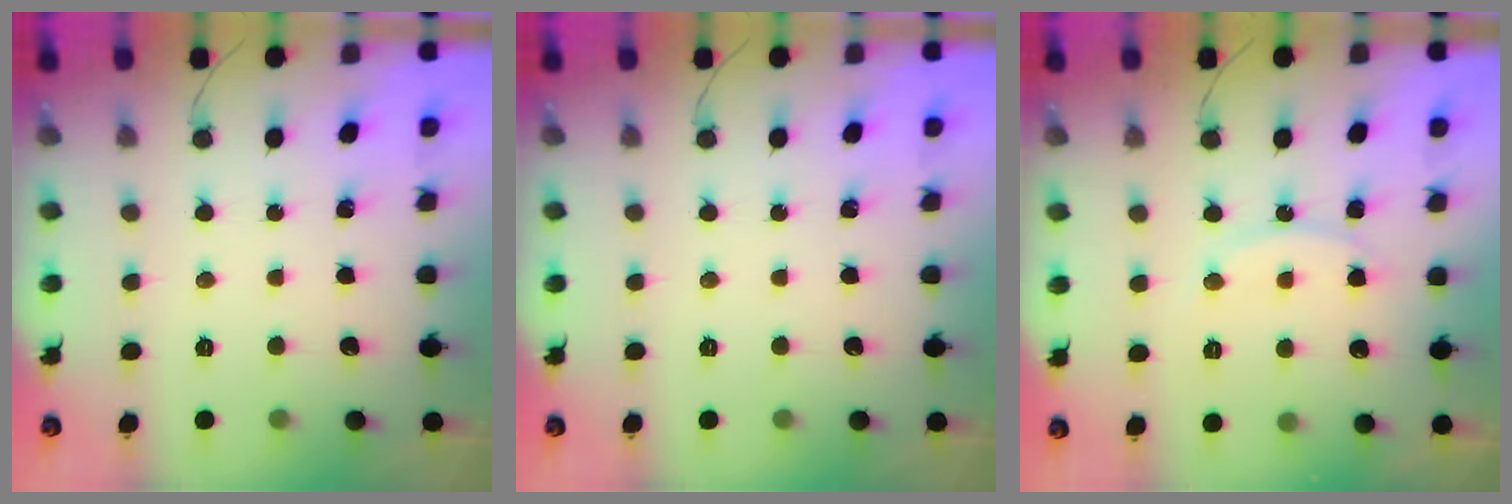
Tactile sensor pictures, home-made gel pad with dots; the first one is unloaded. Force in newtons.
{"total": 0.0}
{"total": 10.2, "press": 10.1, "slide": 0.7}